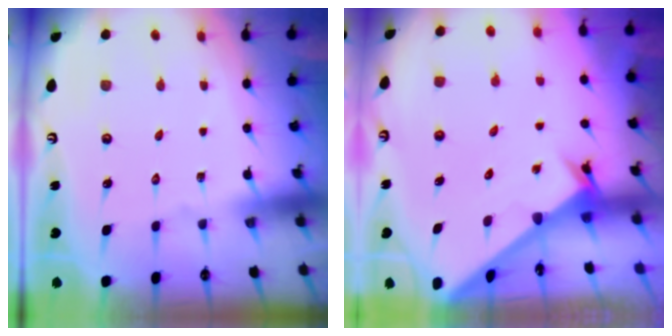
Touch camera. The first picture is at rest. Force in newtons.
{"total": 2.5, "press": 2.5, "slide": 0.2}